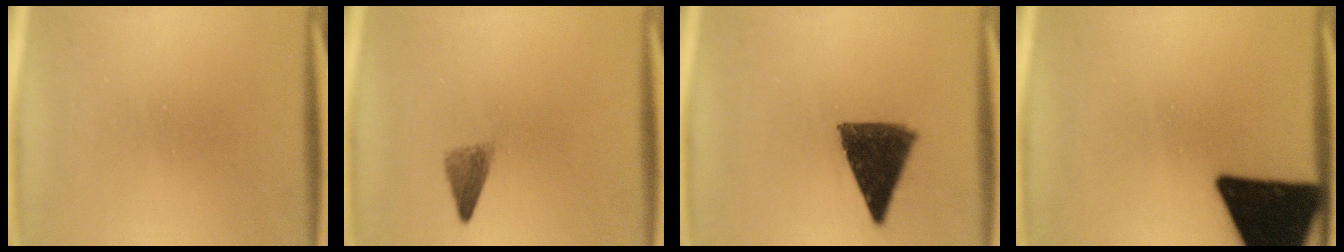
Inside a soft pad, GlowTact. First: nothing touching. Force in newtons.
{"total": 2.5}
{"total": 9.1}
{"total": 20.3}